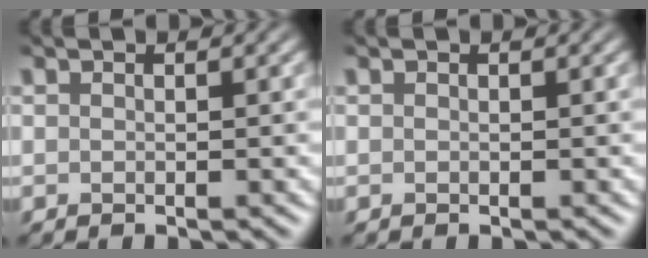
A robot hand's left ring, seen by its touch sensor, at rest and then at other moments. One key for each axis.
{"total": 0.0}